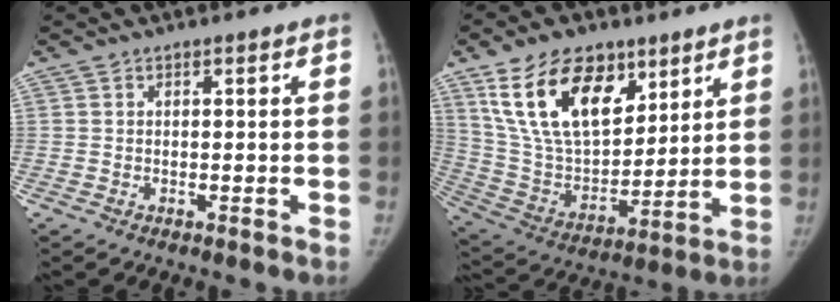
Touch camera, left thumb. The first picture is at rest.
{"total": 21.3, "force": [11.3, 12.1, 13.4], "torque": [-0.203, -0.044, 0.216]}